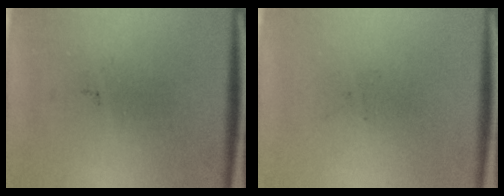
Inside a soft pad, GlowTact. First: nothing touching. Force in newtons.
{"total": 0.0}